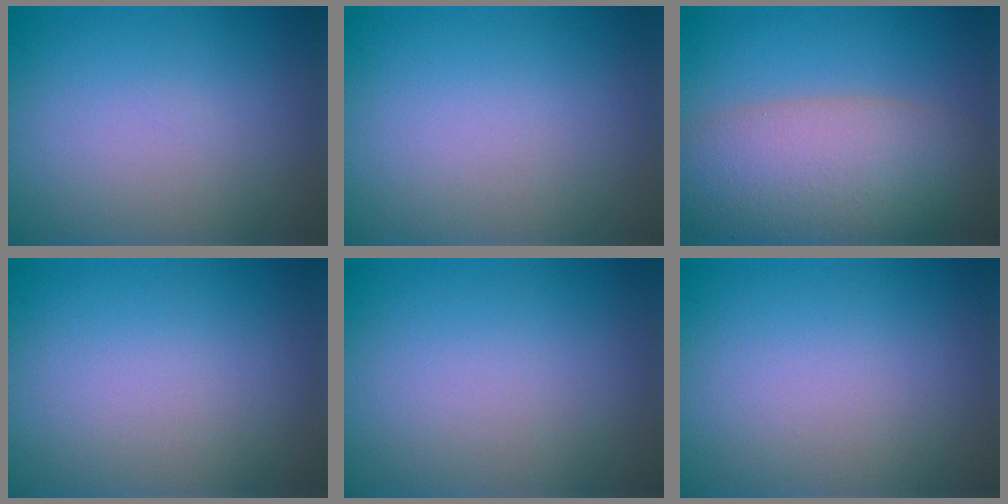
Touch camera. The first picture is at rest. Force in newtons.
{"total": 0.0}
{"total": 8.9, "press": 8.9, "slide": 0.5}
{"total": 0.0}
{"total": 0.0}
{"total": 0.0}